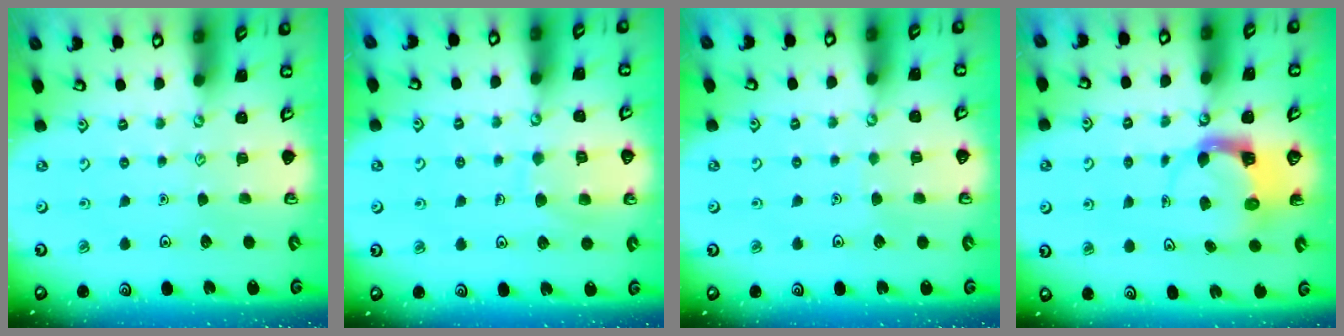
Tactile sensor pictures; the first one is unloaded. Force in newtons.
{"total": 8.5, "press": 8.4, "slide": 0.7}
{"total": 1.3, "press": 1.3, "slide": 0.1}
{"total": 3.8, "press": 3.8, "slide": 0.5}